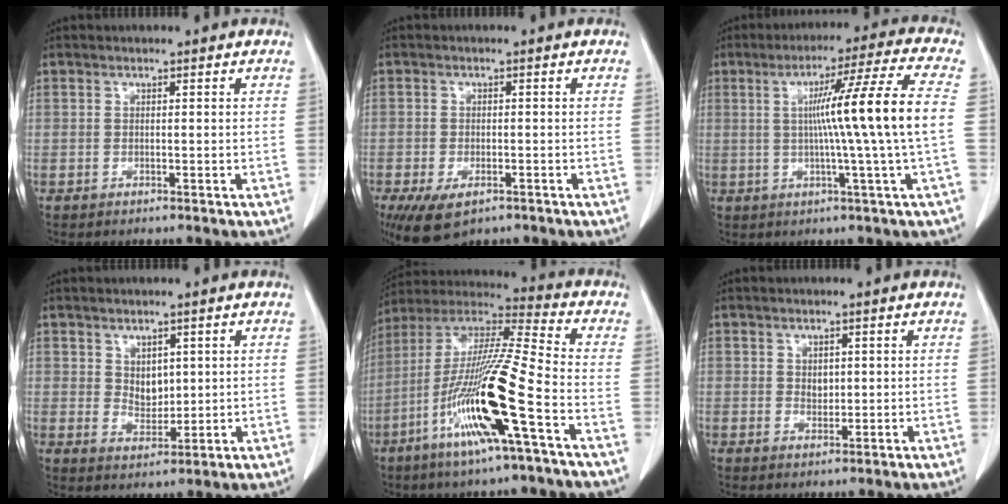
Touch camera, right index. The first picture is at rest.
{"total": 6.9, "force": [-4.2, 3.3, 4.4], "torque": [-0.076, -0.010, -0.065]}
{"total": 13.5, "force": [0.2, -2.7, 13.2], "torque": [-0.204, 0.002, 0.004]}
{"total": 3.6, "force": [1.2, 2.5, 2.3], "torque": [-0.039, -0.003, 0.031]}
{"total": 18.2, "force": [-7.0, -0.4, 16.8], "torque": [-0.338, -0.015, -0.139]}
{"total": 1.6, "force": [0.4, 1.2, 1.0], "torque": [-0.013, -0.002, 0.008]}